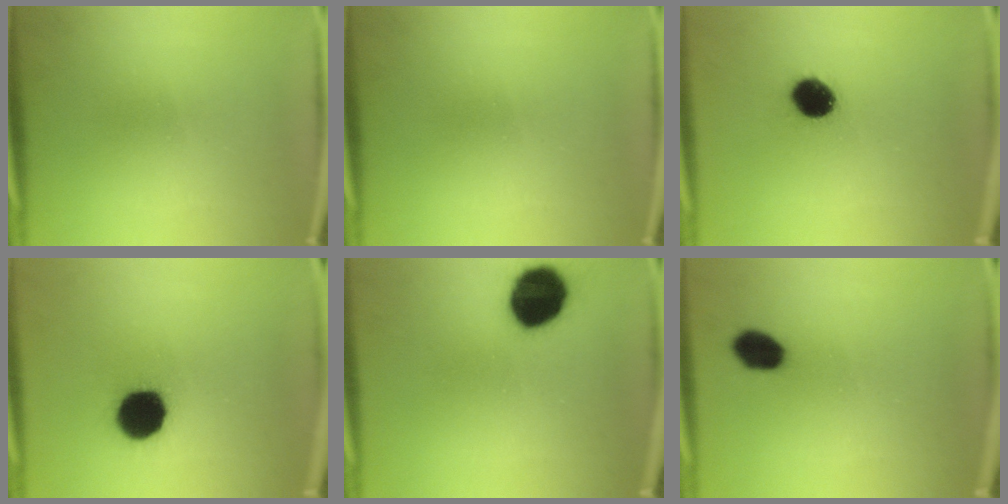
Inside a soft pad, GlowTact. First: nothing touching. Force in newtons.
{"total": 0.0}
{"total": 6.3}
{"total": 13.6}
{"total": 15.5}
{"total": 5.9}